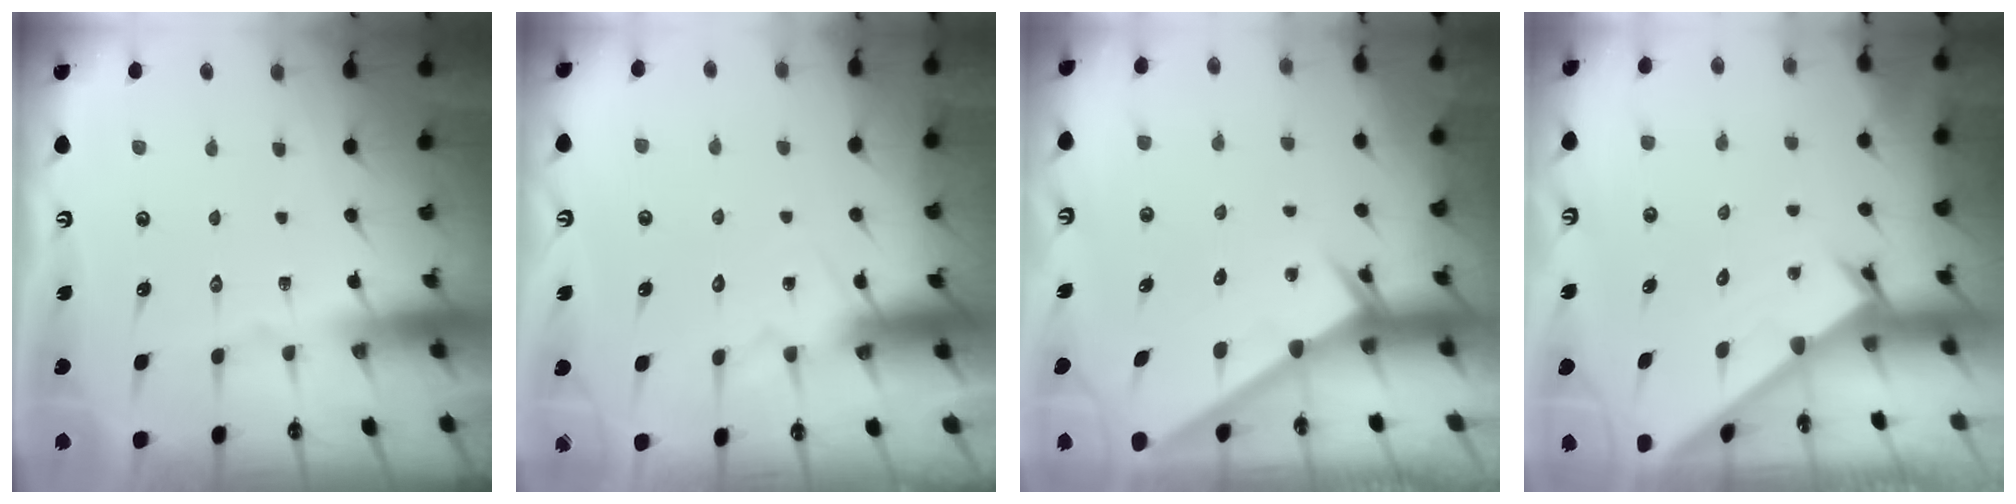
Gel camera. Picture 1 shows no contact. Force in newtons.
{"total": 6.8, "press": 6.8, "slide": 0.5}
{"total": 2.6, "press": 2.6, "slide": 0.0}
{"total": 1.6, "press": 1.5, "slide": 0.1}